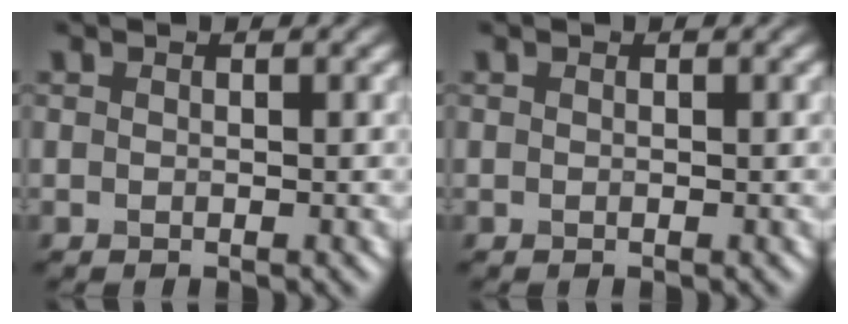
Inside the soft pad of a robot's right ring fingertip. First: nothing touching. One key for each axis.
{"total": 0.0}